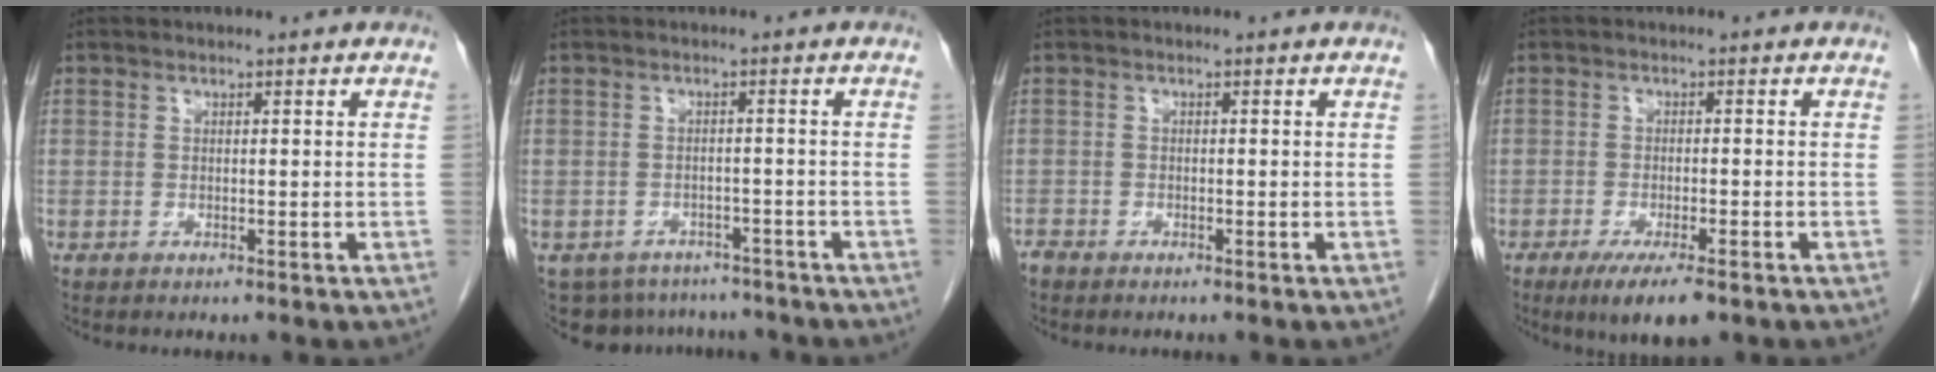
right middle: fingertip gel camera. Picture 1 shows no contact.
{"total": 9.0, "force": [-7.6, 4.5, 1.3], "torque": [-0.021, 0.007, -0.091]}
{"total": 1.0, "force": [-1.0, 0.3, 0.2], "torque": [-0.008, -0.001, -0.021]}
{"total": 6.4, "force": [-4.1, 1.4, 4.7], "torque": [-0.076, -0.013, -0.063]}